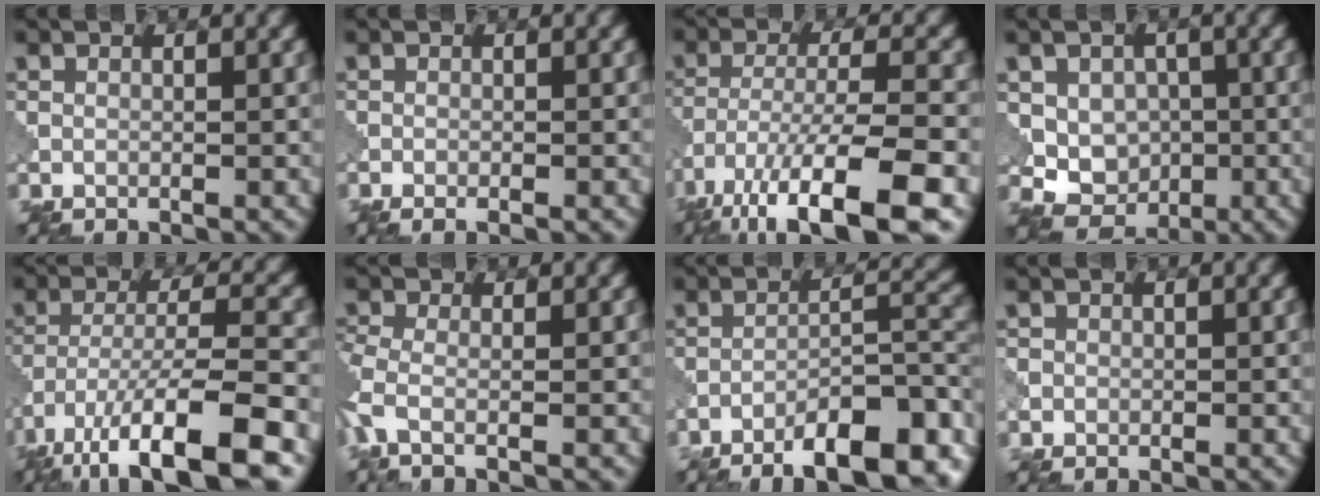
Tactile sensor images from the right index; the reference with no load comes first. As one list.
[{"total": 1.1, "force": [-0.8, 0.3, 0.7], "torque": [0.001, -0.001, -0.013]}, {"total": 11.9, "force": [-8.5, 3.0, 7.8], "torque": [-0.158, -0.015, -0.140]}, {"total": 4.9, "force": [-0.2, 4.4, 2.0], "torque": [-0.026, -0.009, 0.001]}, {"total": 11.4, "force": [-8.1, 2.7, 7.7], "torque": [-0.141, -0.006, -0.137]}, {"total": 3.1, "force": [-1.1, 1.1, 2.7], "torque": [-0.052, -0.013, -0.030]}, {"total": 10.9, "force": [-8.5, 2.5, 6.3], "torque": [-0.091, 0.006, -0.125]}, {"total": 1.1, "force": [-0.4, 1.0, -0.3], "torque": [0.008, -0.002, 0.002]}]